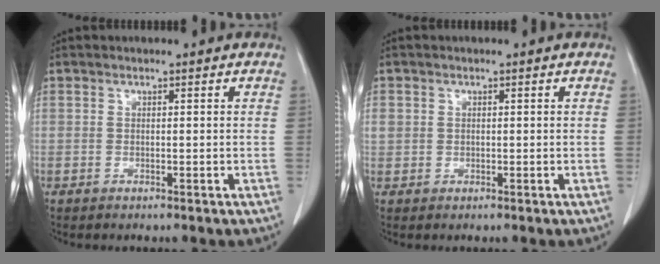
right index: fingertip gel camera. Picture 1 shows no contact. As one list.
[{"total": 1.7, "force": [0.3, 1.6, 0.5], "torque": [-0.009, 0.014, 0.011]}]